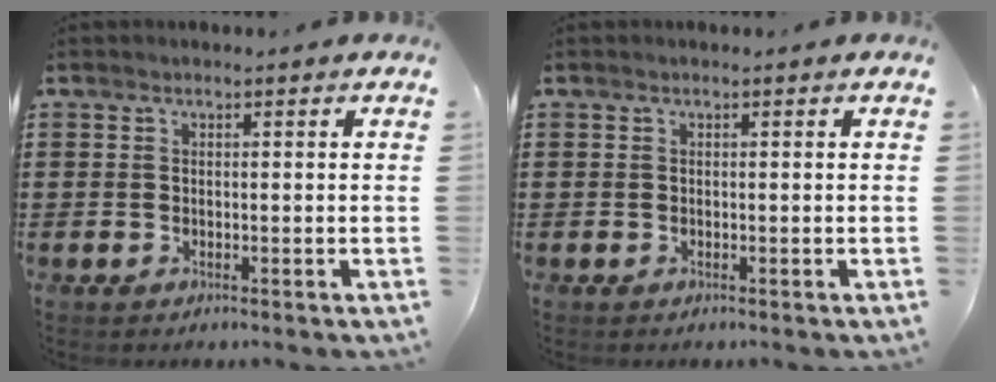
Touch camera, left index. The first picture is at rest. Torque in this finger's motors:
{"motor_torque": [0.00, 0.00, 0.00, 0.00]}